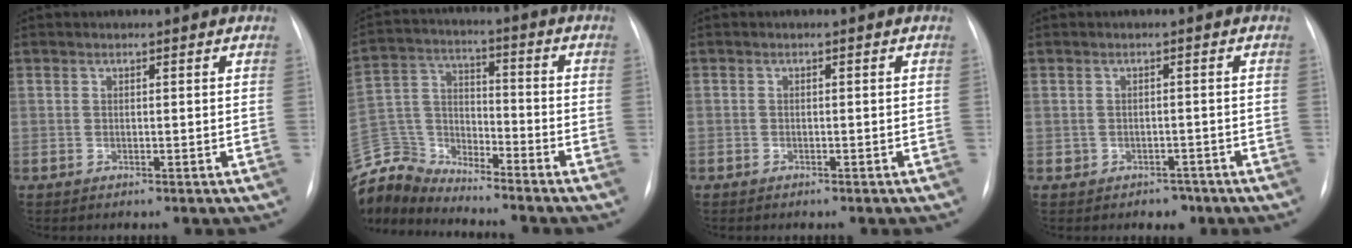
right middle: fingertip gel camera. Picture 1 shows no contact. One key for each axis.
{"total": 11.4, "fx": -11.3, "fy": 1.3, "fz": 0.0, "tx": -0.011, "ty": 0.040, "tz": -0.225}
{"total": 0.8, "fx": -0.5, "fy": 0.6, "fz": 0.0, "tx": -0.005, "ty": 0.004, "tz": -0.008}
{"total": 2.4, "fx": -1.4, "fy": 1.9, "fz": 0.5, "tx": -0.006, "ty": 0.014, "tz": -0.013}